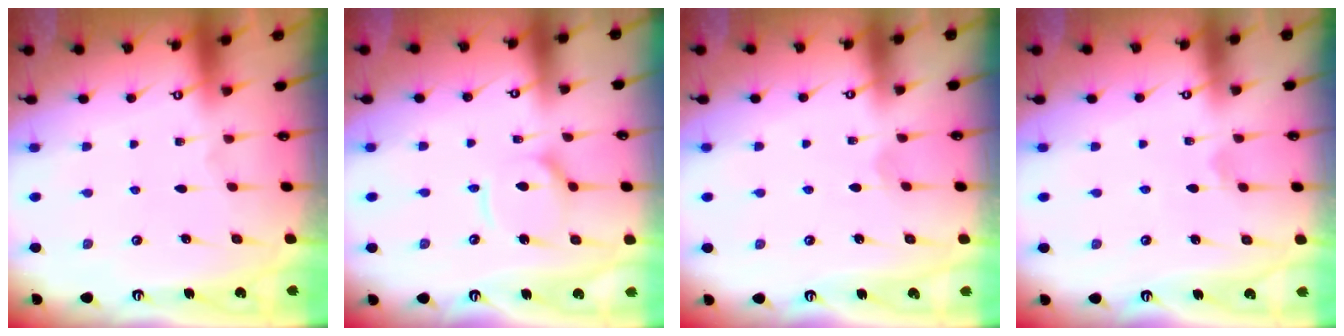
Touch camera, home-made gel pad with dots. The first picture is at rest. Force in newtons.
{"total": 9.9, "press": 9.8, "slide": 1.1}
{"total": 1.5, "press": 1.4, "slide": 0.1}
{"total": 1.5, "press": 1.5, "slide": 0.4}